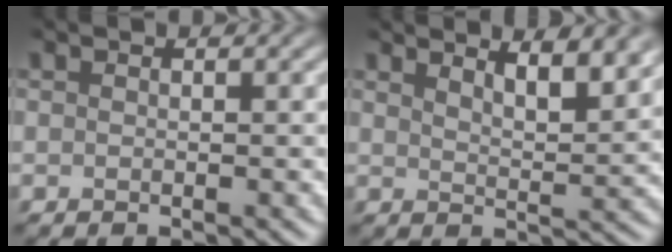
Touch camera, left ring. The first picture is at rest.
{"total": 4.7, "force": [3.5, 1.3, 2.8], "torque": [-0.026, 0.010, 0.044]}